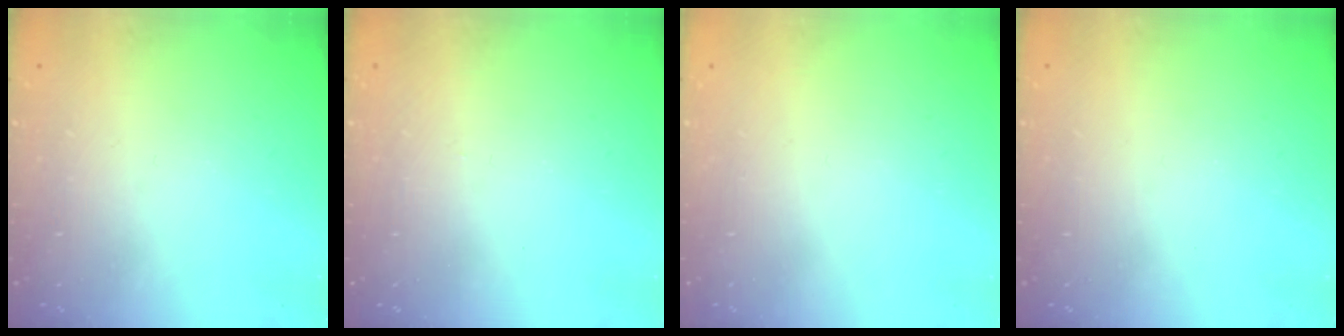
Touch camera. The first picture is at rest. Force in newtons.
{"total": 2.4, "press": 2.4, "slide": 0.4}
{"total": 1.7, "press": 1.6, "slide": 0.1}
{"total": 0.0}